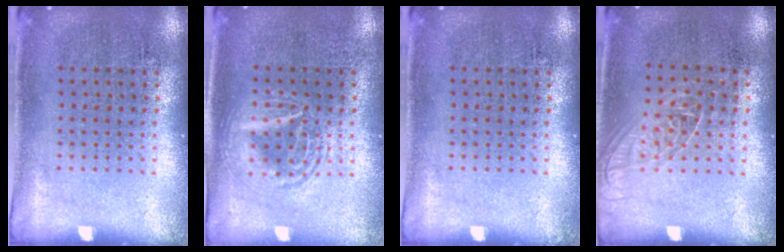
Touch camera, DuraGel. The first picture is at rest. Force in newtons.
{"total": 2.8, "press": 2.8, "slide": 0.3}
{"total": 0.0}
{"total": 1.2, "press": 1.1, "slide": 0.5}